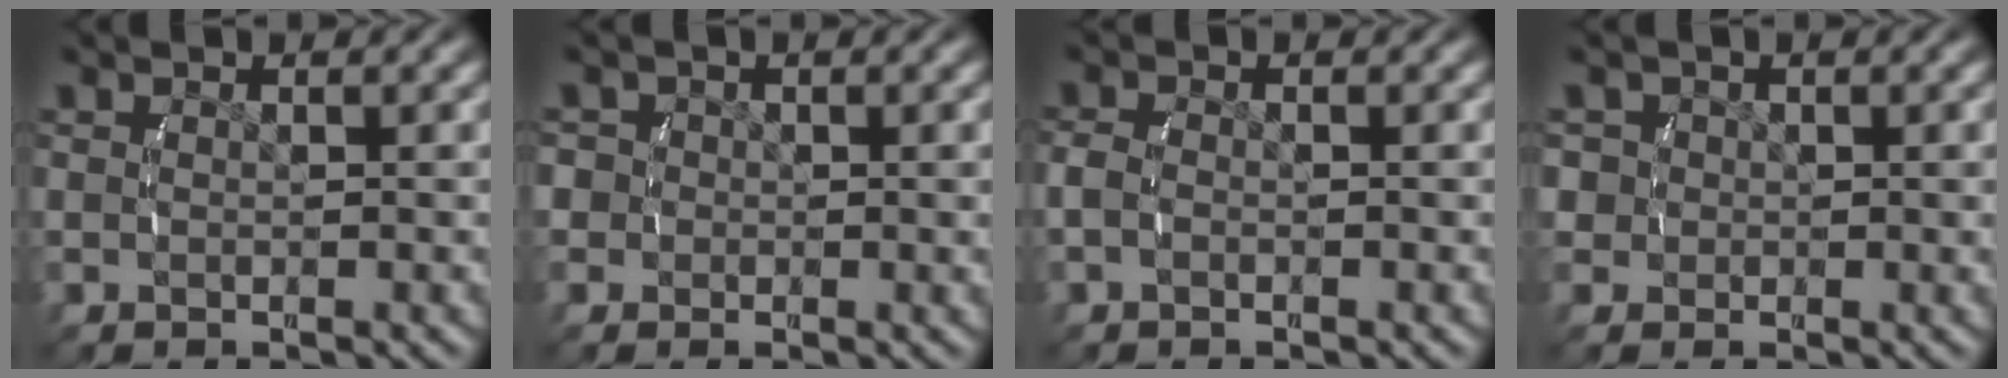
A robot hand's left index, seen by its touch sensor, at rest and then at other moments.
{"total": 3.3, "force": [-0.1, 3.1, 1.1], "torque": [-0.033, -0.002, -0.007]}
{"total": 1.4, "force": [-0.6, 0.9, 0.9], "torque": [-0.031, -0.007, -0.009]}
{"total": 3.8, "force": [0.3, 3.5, 1.4], "torque": [-0.045, -0.008, 0.006]}